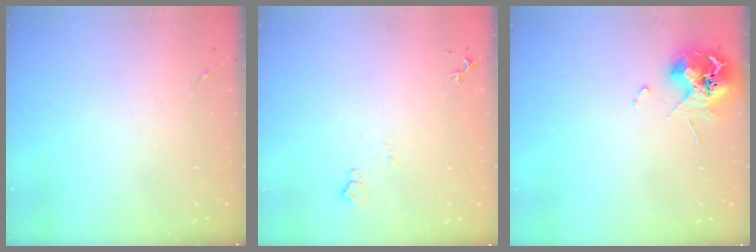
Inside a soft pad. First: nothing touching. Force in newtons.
{"total": 5.1, "press": 5.1, "slide": 0.7}
{"total": 12.3, "press": 12.2, "slide": 1.6}